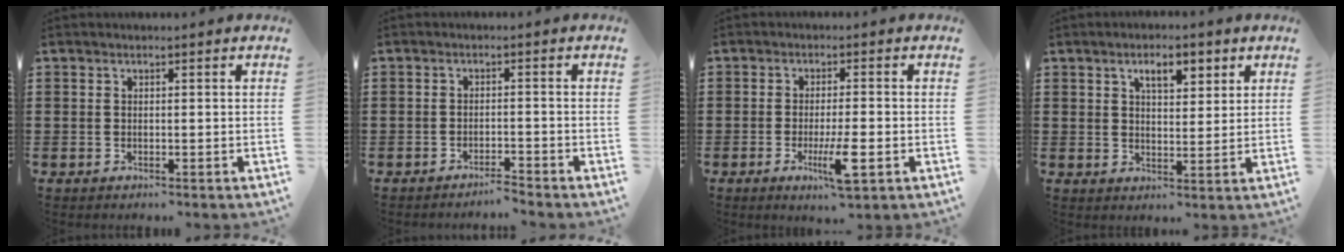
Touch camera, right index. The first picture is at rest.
{"total": 2.0, "force": [-1.9, -0.2, 0.3], "torque": [-0.008, 0.001, -0.041]}
{"total": 6.3, "force": [-2.2, 0.9, 5.8], "torque": [-0.113, -0.018, -0.040]}
{"total": 4.5, "force": [2.6, 1.8, 3.2], "torque": [-0.056, 0.001, 0.041]}